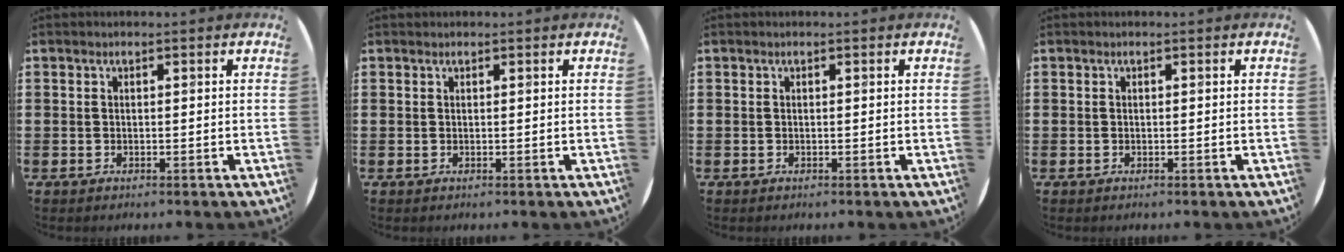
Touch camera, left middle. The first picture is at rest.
{"total": 0.0}
{"total": 0.0}
{"total": 0.0}